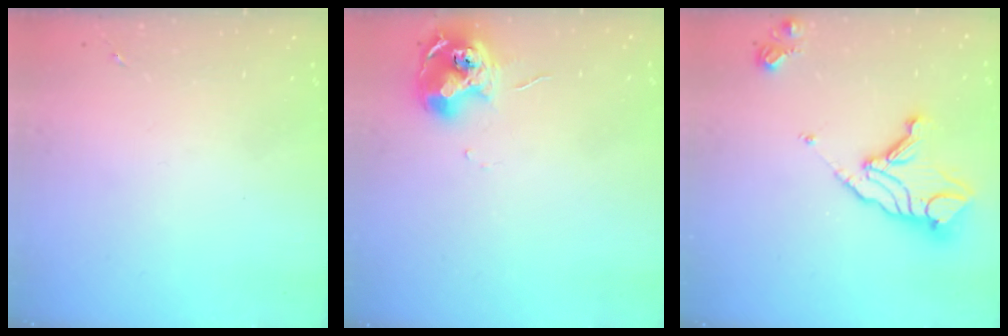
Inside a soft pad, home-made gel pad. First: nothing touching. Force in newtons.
{"total": 11.7, "press": 11.6, "slide": 1.0}
{"total": 14.9, "press": 14.8, "slide": 1.5}